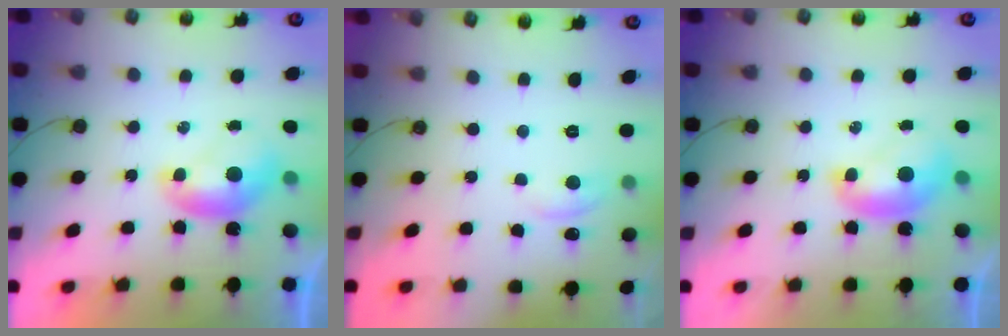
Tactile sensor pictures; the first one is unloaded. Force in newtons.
{"total": 0.9, "press": 0.6, "slide": 0.7}
{"total": 1.6, "press": 1.5, "slide": 0.1}